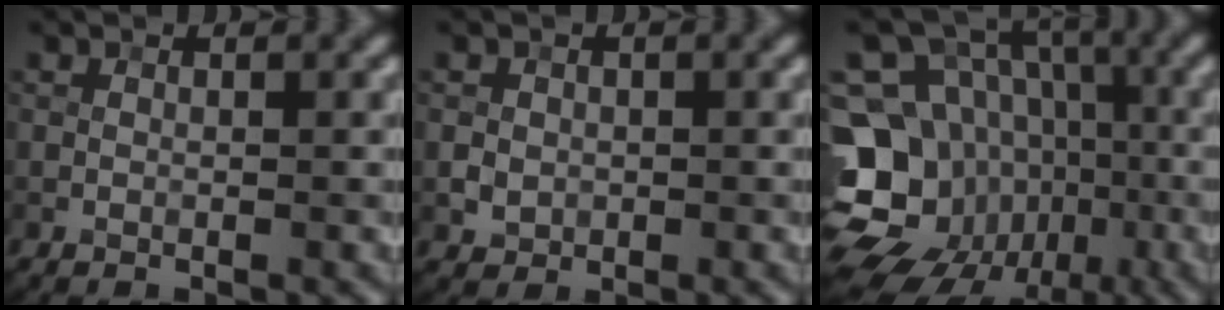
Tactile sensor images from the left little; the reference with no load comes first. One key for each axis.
{"total": 1.2, "fx": 0.0, "fy": 1.1, "fz": 0.3, "tx": -0.003, "ty": -0.003, "tz": 0.003}
{"total": 17.2, "fx": -6.3, "fy": 14.5, "fz": 6.8, "tx": -0.144, "ty": -0.009, "tz": -0.105}